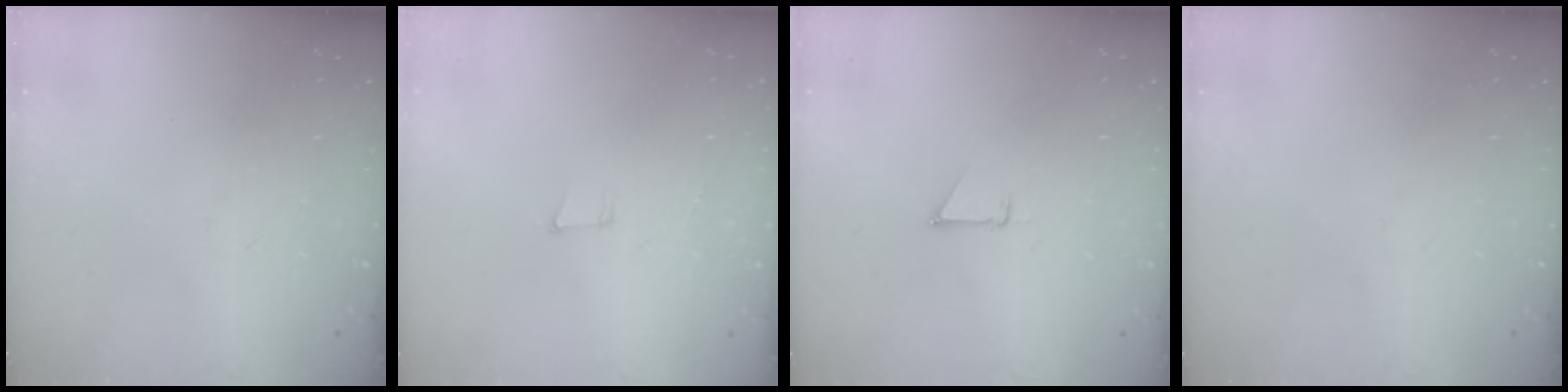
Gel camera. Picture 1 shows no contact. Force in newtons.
{"total": 4.1, "press": 3.2, "slide": 2.7}
{"total": 1.9, "press": 1.9, "slide": 0.0}
{"total": 0.0}